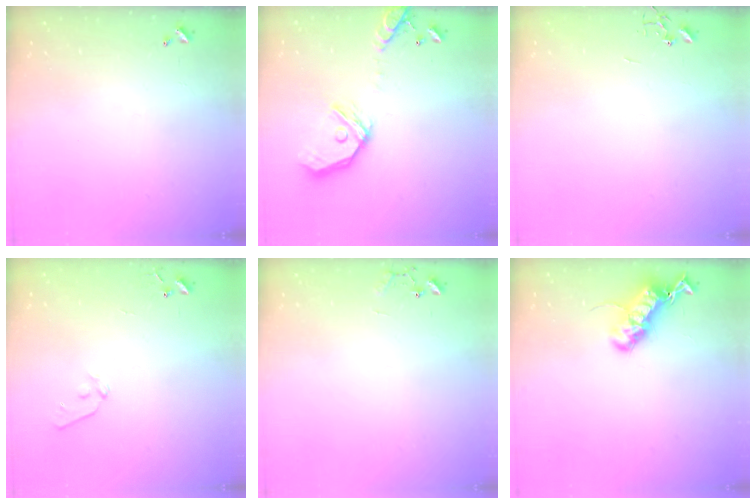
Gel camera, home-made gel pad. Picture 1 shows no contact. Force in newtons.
{"total": 17.0, "press": 16.8, "slide": 2.7}
{"total": 0.0}
{"total": 7.2, "press": 7.2, "slide": 0.5}
{"total": 7.4, "press": 7.4, "slide": 0.6}
{"total": 16.8, "press": 16.7, "slide": 0.8}